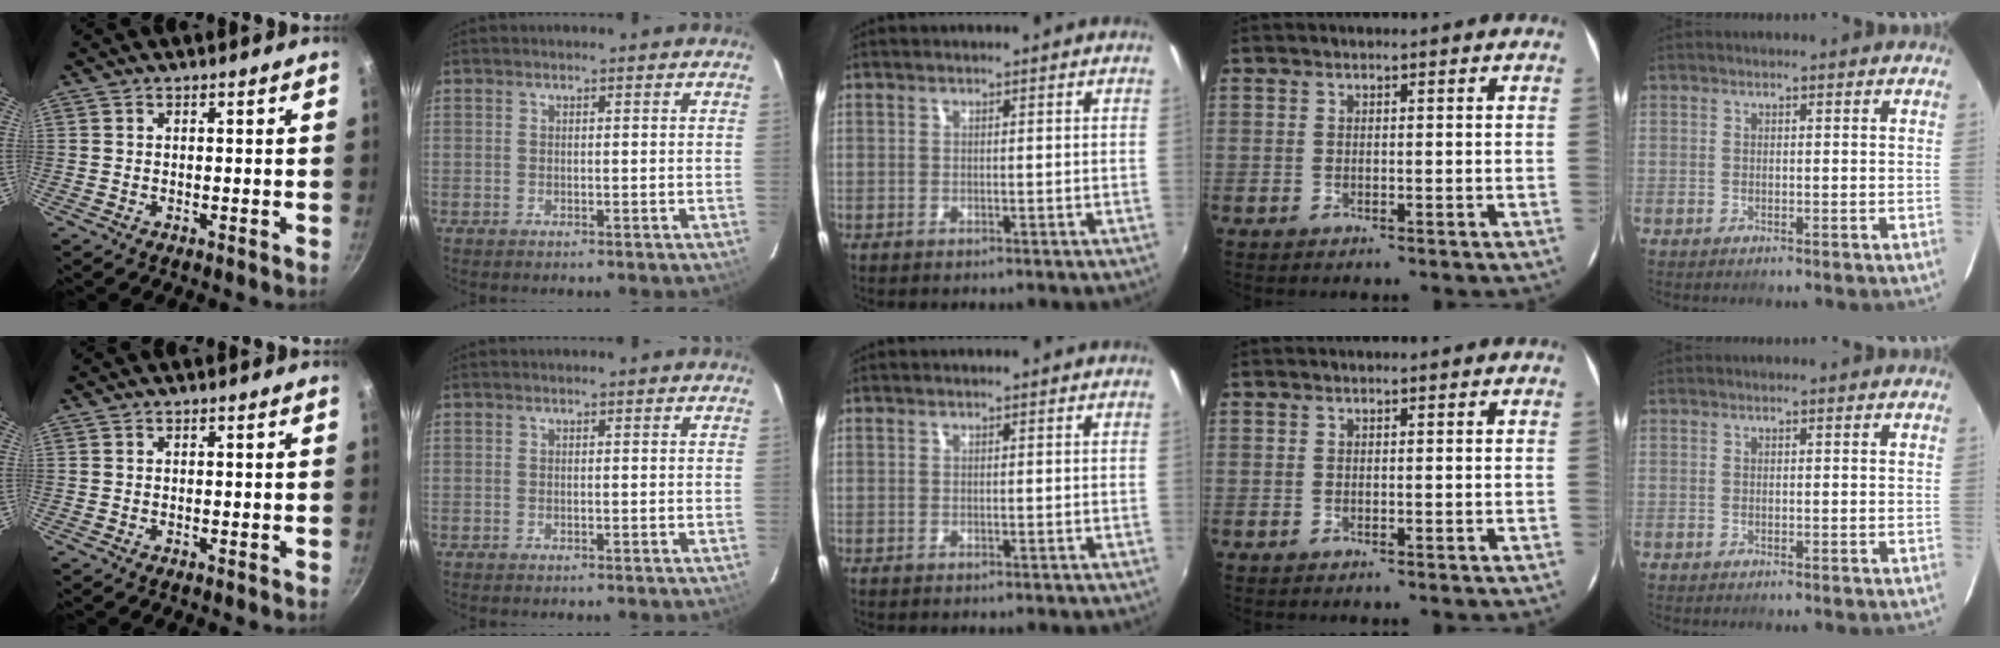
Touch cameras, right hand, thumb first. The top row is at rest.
{}